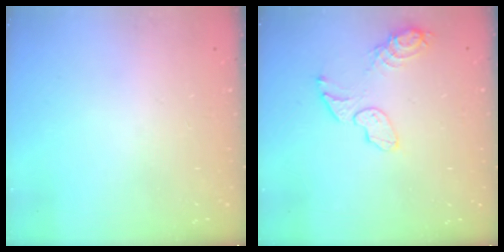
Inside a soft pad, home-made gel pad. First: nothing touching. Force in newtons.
{"total": 8.6, "press": 8.6, "slide": 0.7}